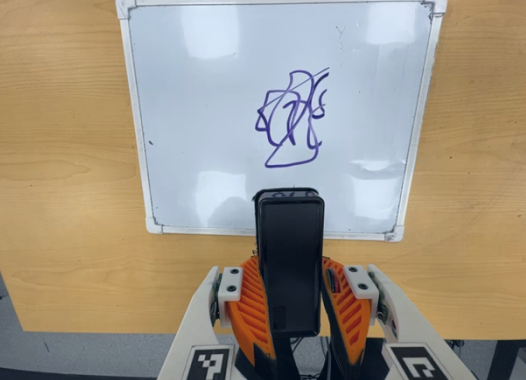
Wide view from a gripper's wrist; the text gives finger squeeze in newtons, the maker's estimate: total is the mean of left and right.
{"total": 9.3, "left": 8.0, "right": 10.7}